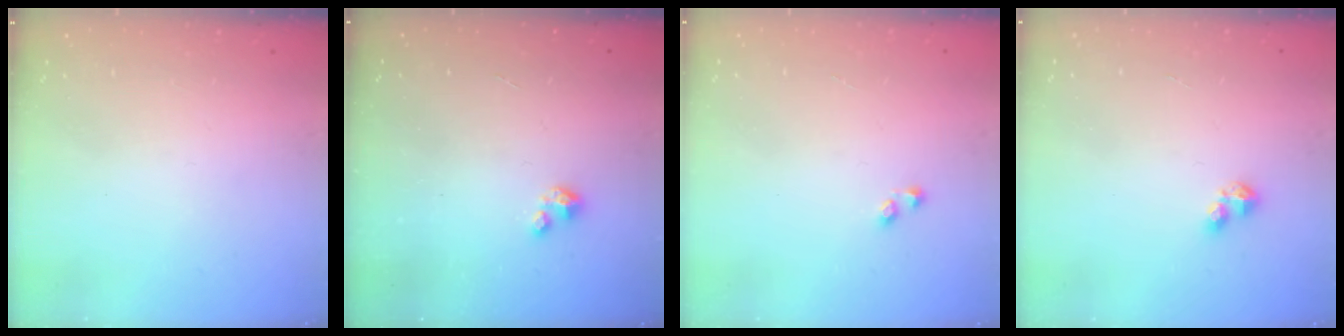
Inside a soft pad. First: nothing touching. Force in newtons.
{"total": 1.8, "press": 1.8, "slide": 0.2}
{"total": 1.0, "press": 0.9, "slide": 0.5}
{"total": 2.8, "press": 2.8, "slide": 0.6}